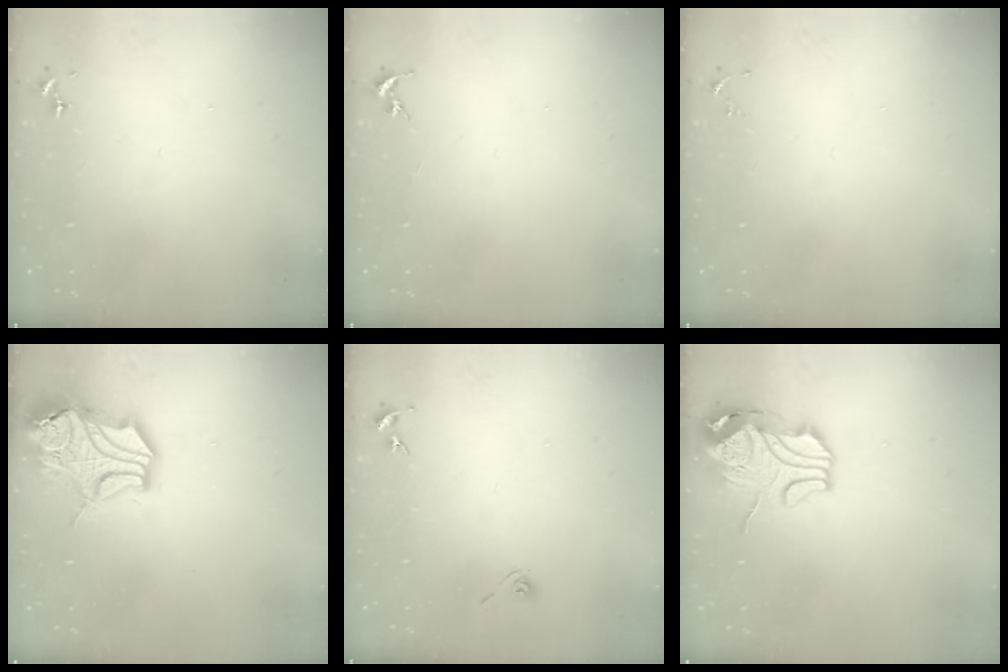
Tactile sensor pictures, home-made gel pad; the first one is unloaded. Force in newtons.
{"total": 0.0}
{"total": 4.1, "press": 4.0, "slide": 0.5}
{"total": 16.3, "press": 16.2, "slide": 2.2}
{"total": 4.3, "press": 3.9, "slide": 1.9}
{"total": 11.8, "press": 11.7, "slide": 1.5}